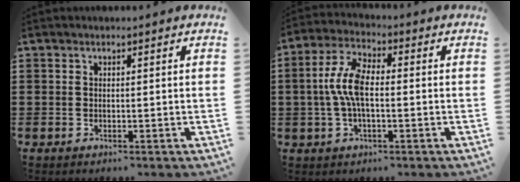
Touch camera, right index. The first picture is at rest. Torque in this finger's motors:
{"motor_torque": [1.83, -0.17, 0.86, 0.21]}